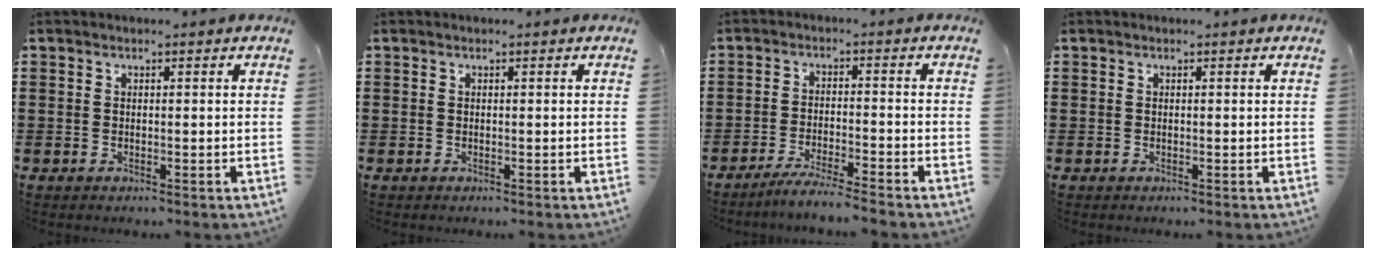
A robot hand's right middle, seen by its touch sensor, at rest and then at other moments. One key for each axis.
{"total": 0.0}
{"total": 3.9, "fx": -3.6, "fy": -0.4, "fz": 1.3, "tx": -0.023, "ty": -0.006, "tz": -0.069}
{"total": 0.0}